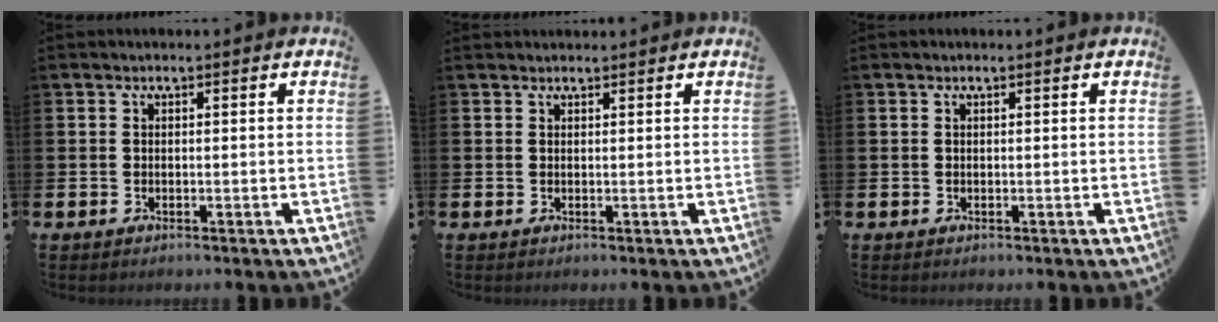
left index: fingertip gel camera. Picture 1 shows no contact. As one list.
[{"total": 0.9, "force": [0.8, 0.2, -0.1], "torque": [0.011, -0.003, 0.014]}, {"total": 0.0}]